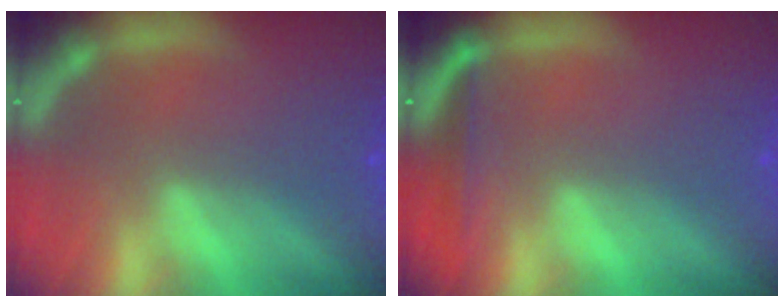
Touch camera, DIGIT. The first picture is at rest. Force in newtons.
{"total": 2.5}